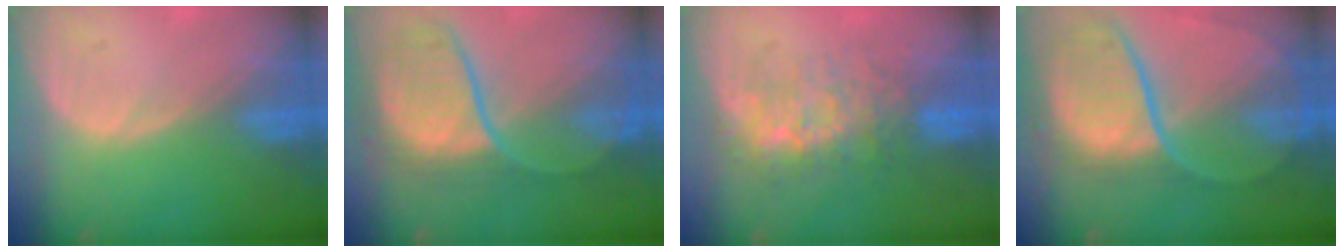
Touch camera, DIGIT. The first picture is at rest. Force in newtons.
{"total": 9.6, "press": 9.0, "slide": 3.3}
{"total": 7.7, "press": 7.3, "slide": 2.3}
{"total": 11.6, "press": 9.6, "slide": 6.5}